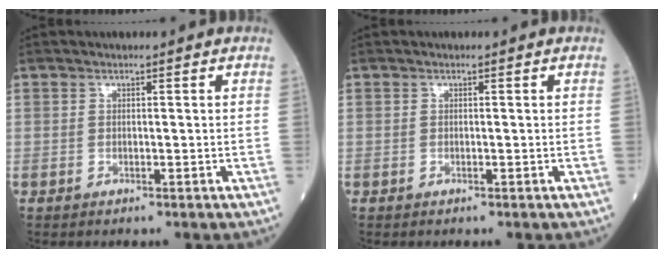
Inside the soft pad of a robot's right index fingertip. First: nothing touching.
{"total": 0.0}